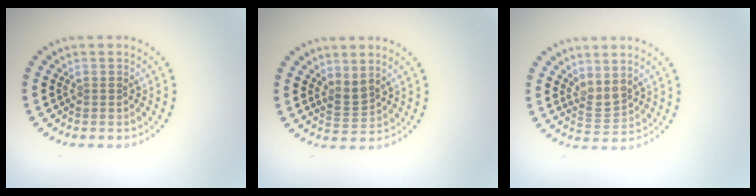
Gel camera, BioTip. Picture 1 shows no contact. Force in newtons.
{"total": 1.8, "press": 1.3, "slide": 1.2}
{"total": 1.9, "press": 1.5, "slide": 1.2}